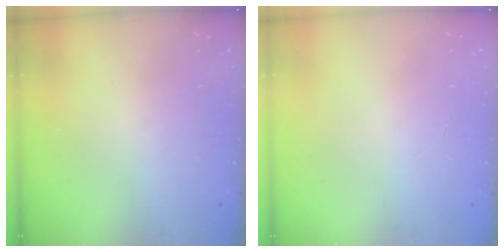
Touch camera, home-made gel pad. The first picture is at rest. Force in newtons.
{"total": 0.0}